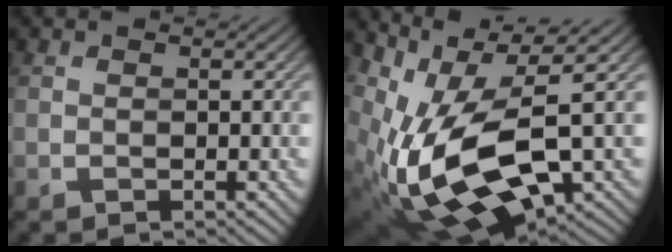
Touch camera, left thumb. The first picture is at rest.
{"total": 17.2, "force": [-1.0, 8.0, 15.2], "torque": [-0.321, -0.030, 0.000]}